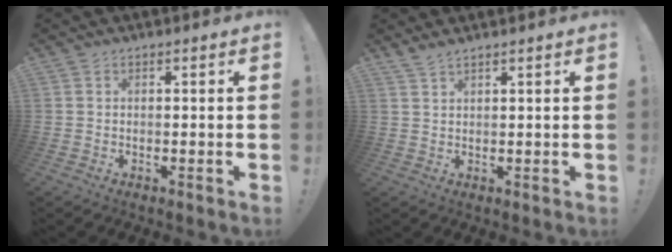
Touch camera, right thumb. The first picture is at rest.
{"total": 2.1, "force": [1.9, 0.0, 0.9], "torque": [-0.027, -0.009, 0.036]}